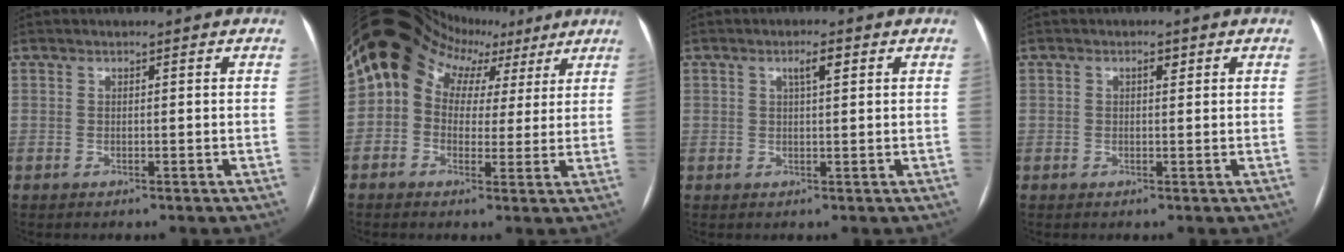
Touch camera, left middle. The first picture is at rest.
{"total": 10.4, "force": [3.8, 8.3, 5.0], "torque": [-0.077, 0.060, 0.059]}
{"total": 2.5, "force": [1.1, 0.3, 2.2], "torque": [-0.040, 0.005, 0.018]}
{"total": 1.2, "force": [0.5, 0.4, 1.0], "torque": [-0.016, 0.002, 0.007]}